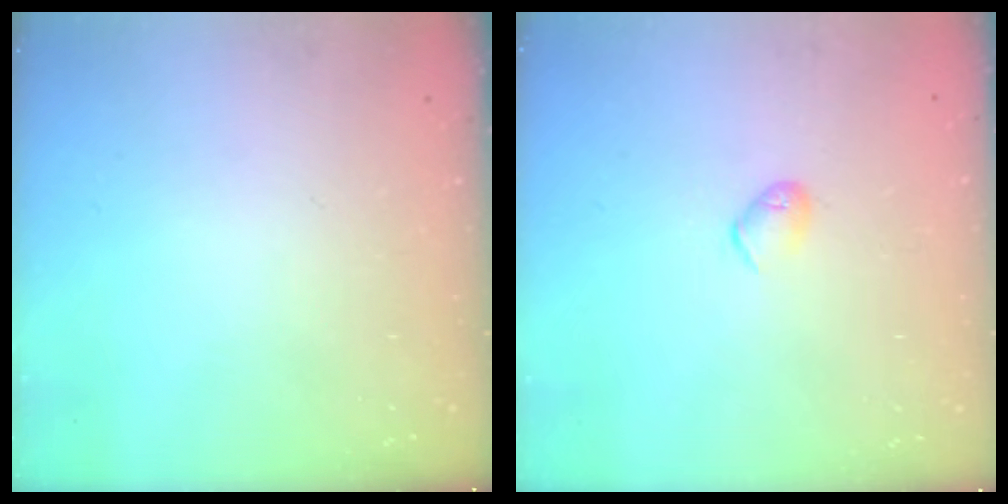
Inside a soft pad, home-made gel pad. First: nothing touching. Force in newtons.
{"total": 4.9, "press": 4.9, "slide": 0.8}